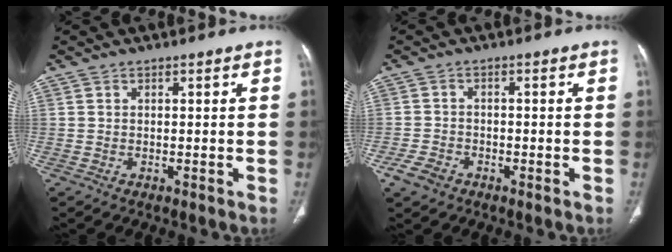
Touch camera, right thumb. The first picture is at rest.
{"total": 3.8, "force": [-2.3, 2.5, 1.8], "torque": [-0.037, 0.011, -0.038]}